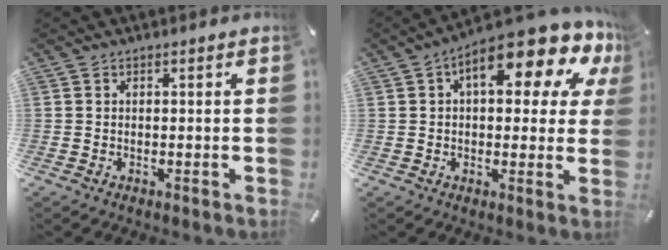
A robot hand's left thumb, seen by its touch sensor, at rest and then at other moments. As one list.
[{"total": 16.7, "force": [8.4, 6.3, 13.0], "torque": [-0.181, -0.055, 0.132]}]